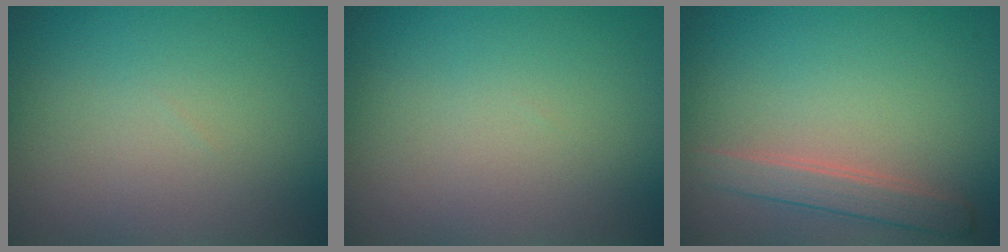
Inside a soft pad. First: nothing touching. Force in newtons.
{"total": 0.0}
{"total": 2.3, "press": 2.3, "slide": 0.1}